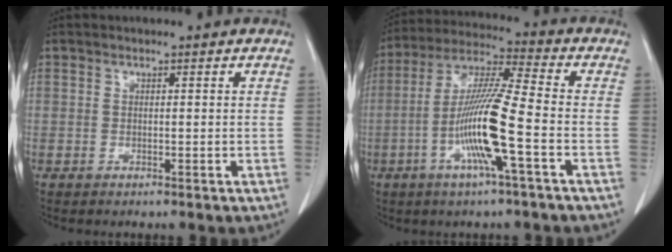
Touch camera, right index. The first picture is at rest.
{"total": 12.9, "force": [-3.8, -0.1, 12.3], "torque": [-0.247, -0.003, -0.080]}